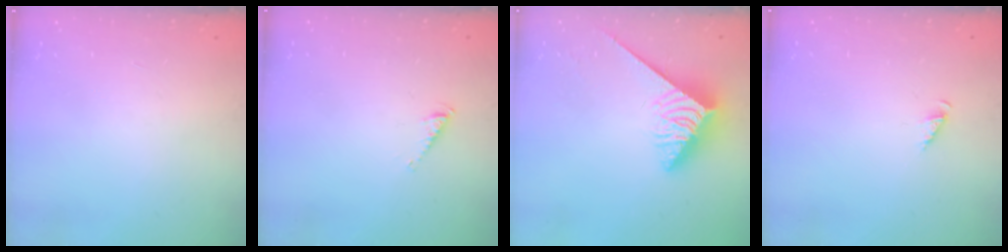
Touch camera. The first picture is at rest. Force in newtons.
{"total": 2.9, "press": 2.9, "slide": 0.5}
{"total": 3.6, "press": 3.6, "slide": 0.4}
{"total": 2.0, "press": 1.9, "slide": 0.3}